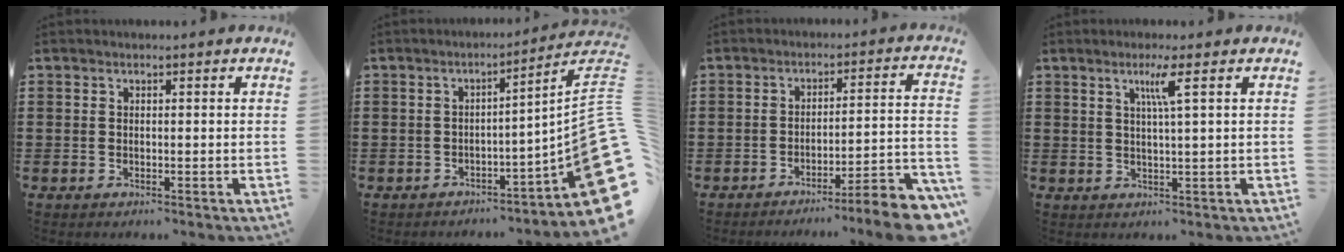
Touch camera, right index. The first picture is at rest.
{"total": 9.6, "force": [-1.8, 2.7, 9.0], "torque": [-0.115, -0.016, -0.032]}
{"total": 6.1, "force": [-5.0, -0.2, 3.5], "torque": [-0.050, -0.012, -0.098]}
{"total": 3.8, "force": [1.7, -0.4, 3.4], "torque": [-0.062, -0.008, 0.022]}